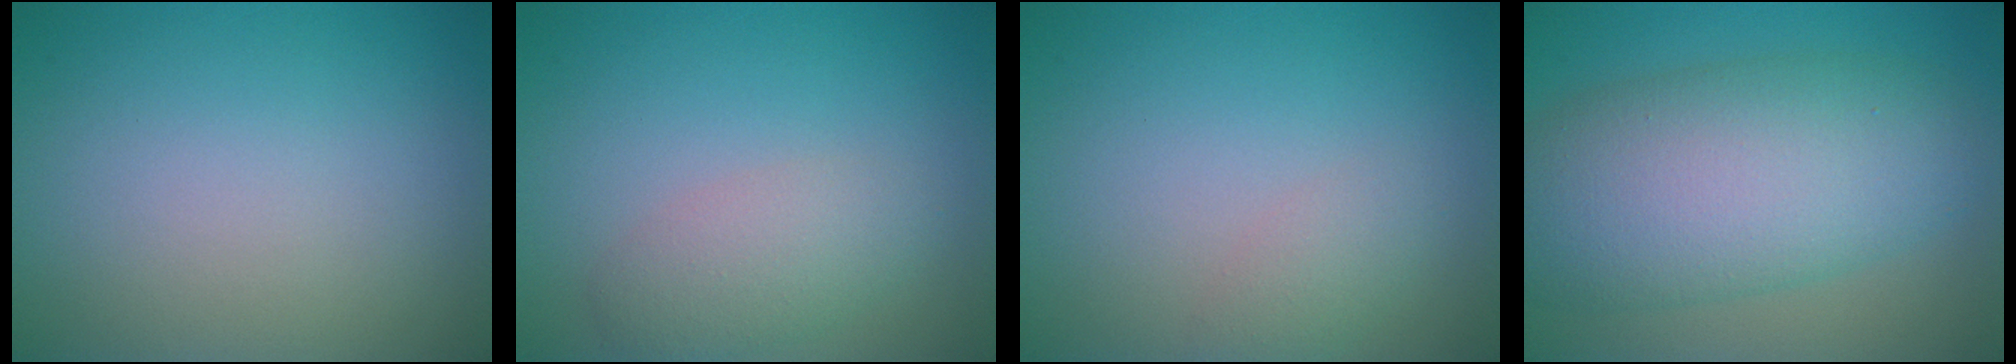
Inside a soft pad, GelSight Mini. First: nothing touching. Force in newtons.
{"total": 2.8, "press": 2.8, "slide": 0.1}
{"total": 1.5, "press": 1.5, "slide": 0.1}
{"total": 10.1, "press": 10.1, "slide": 0.2}